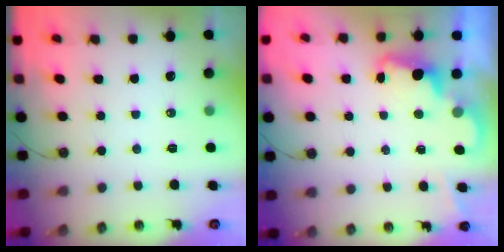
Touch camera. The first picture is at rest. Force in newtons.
{"total": 2.3, "press": 2.3, "slide": 0.5}